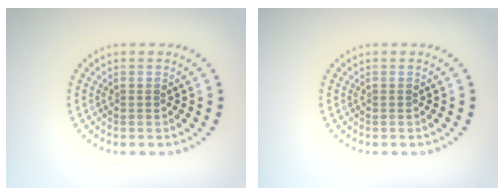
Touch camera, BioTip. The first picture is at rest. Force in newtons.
{"total": 0.0}